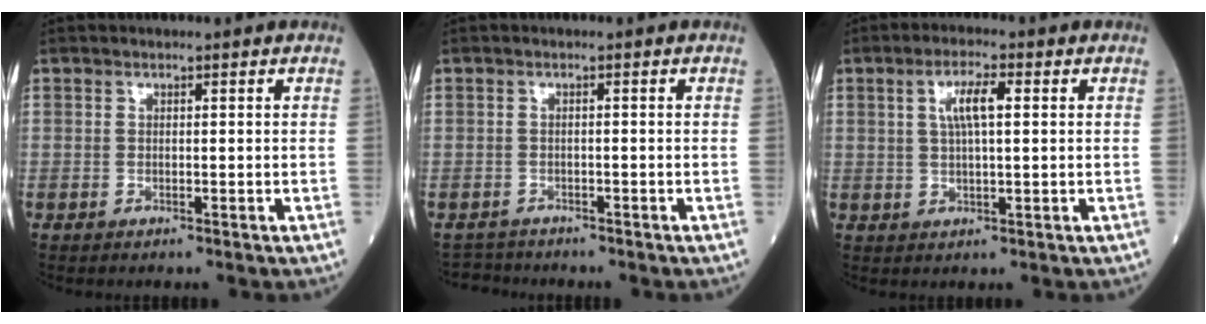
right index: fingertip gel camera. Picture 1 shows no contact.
{"total": 2.6, "force": [-2.5, 0.5, -0.8], "torque": [0.014, -0.009, -0.043]}
{"total": 5.0, "force": [1.3, 0.9, 4.7], "torque": [-0.092, 0.008, 0.026]}